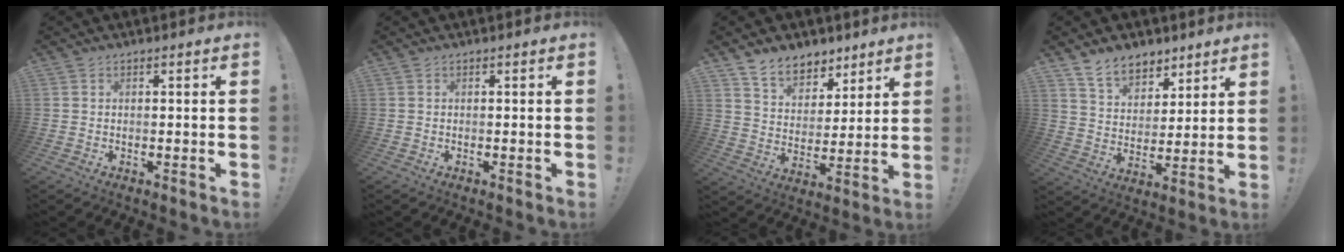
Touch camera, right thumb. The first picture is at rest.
{"total": 0.0}
{"total": 10.0, "force": [7.8, 5.8, 2.4], "torque": [-0.042, -0.062, 0.152]}
{"total": 11.1, "force": [8.3, 6.4, 3.5], "torque": [-0.059, -0.057, 0.162]}